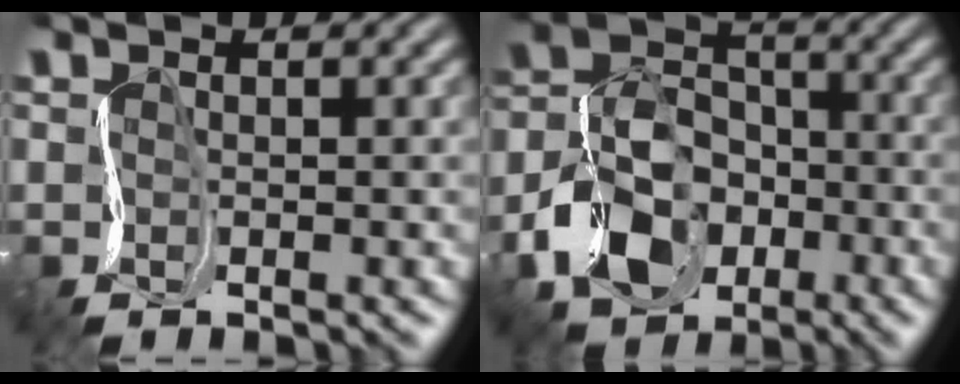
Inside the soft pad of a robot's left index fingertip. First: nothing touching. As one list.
[{"total": 6.8, "force": [-3.2, 5.3, 2.8], "torque": [-0.069, 0.011, -0.078]}]